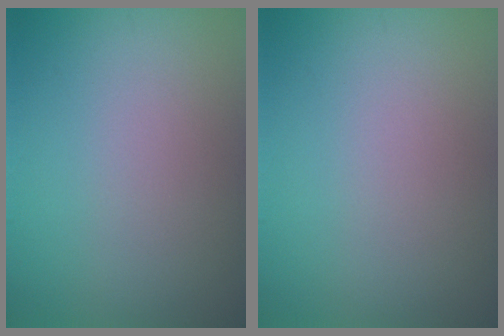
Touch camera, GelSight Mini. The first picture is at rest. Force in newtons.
{"total": 0.0}